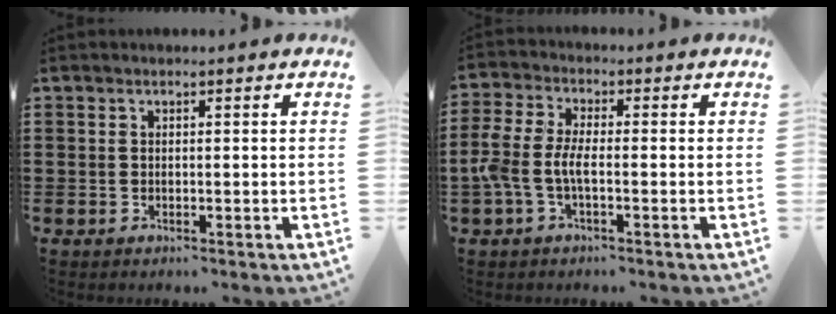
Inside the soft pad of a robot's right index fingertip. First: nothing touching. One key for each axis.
{"total": 4.7, "fx": -1.7, "fy": 1.8, "fz": 4.1, "tx": -0.112, "ty": -0.009, "tz": -0.043}